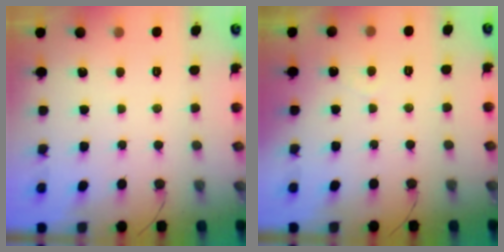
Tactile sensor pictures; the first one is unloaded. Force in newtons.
{"total": 1.8, "press": 1.8, "slide": 0.1}